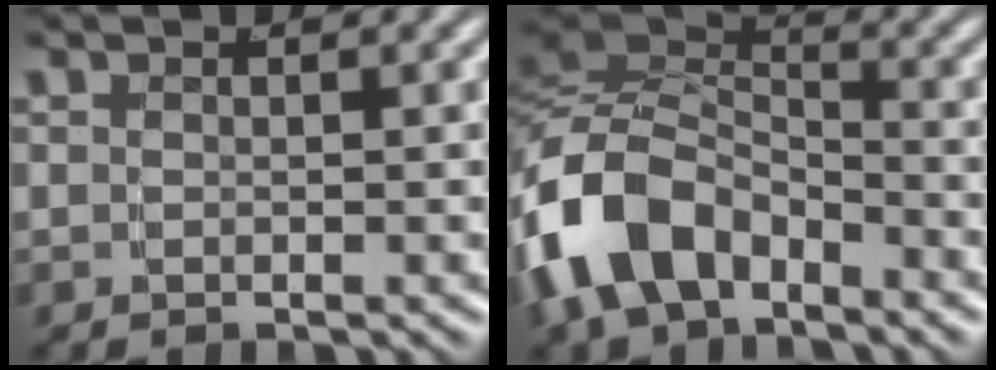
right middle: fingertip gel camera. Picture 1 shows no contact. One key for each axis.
{"total": 9.1, "fx": -1.6, "fy": 7.1, "fz": 5.5, "tx": -0.141, "ty": -0.022, "tz": -0.027}